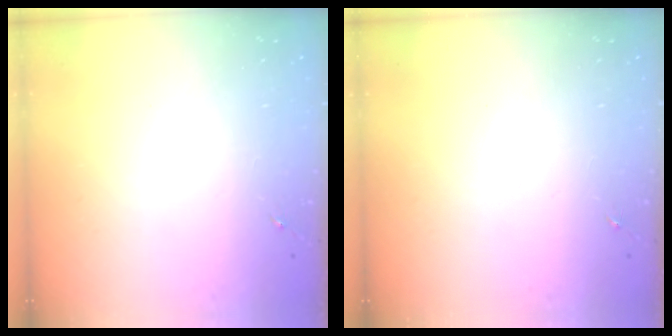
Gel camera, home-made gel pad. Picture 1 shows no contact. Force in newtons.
{"total": 0.0}